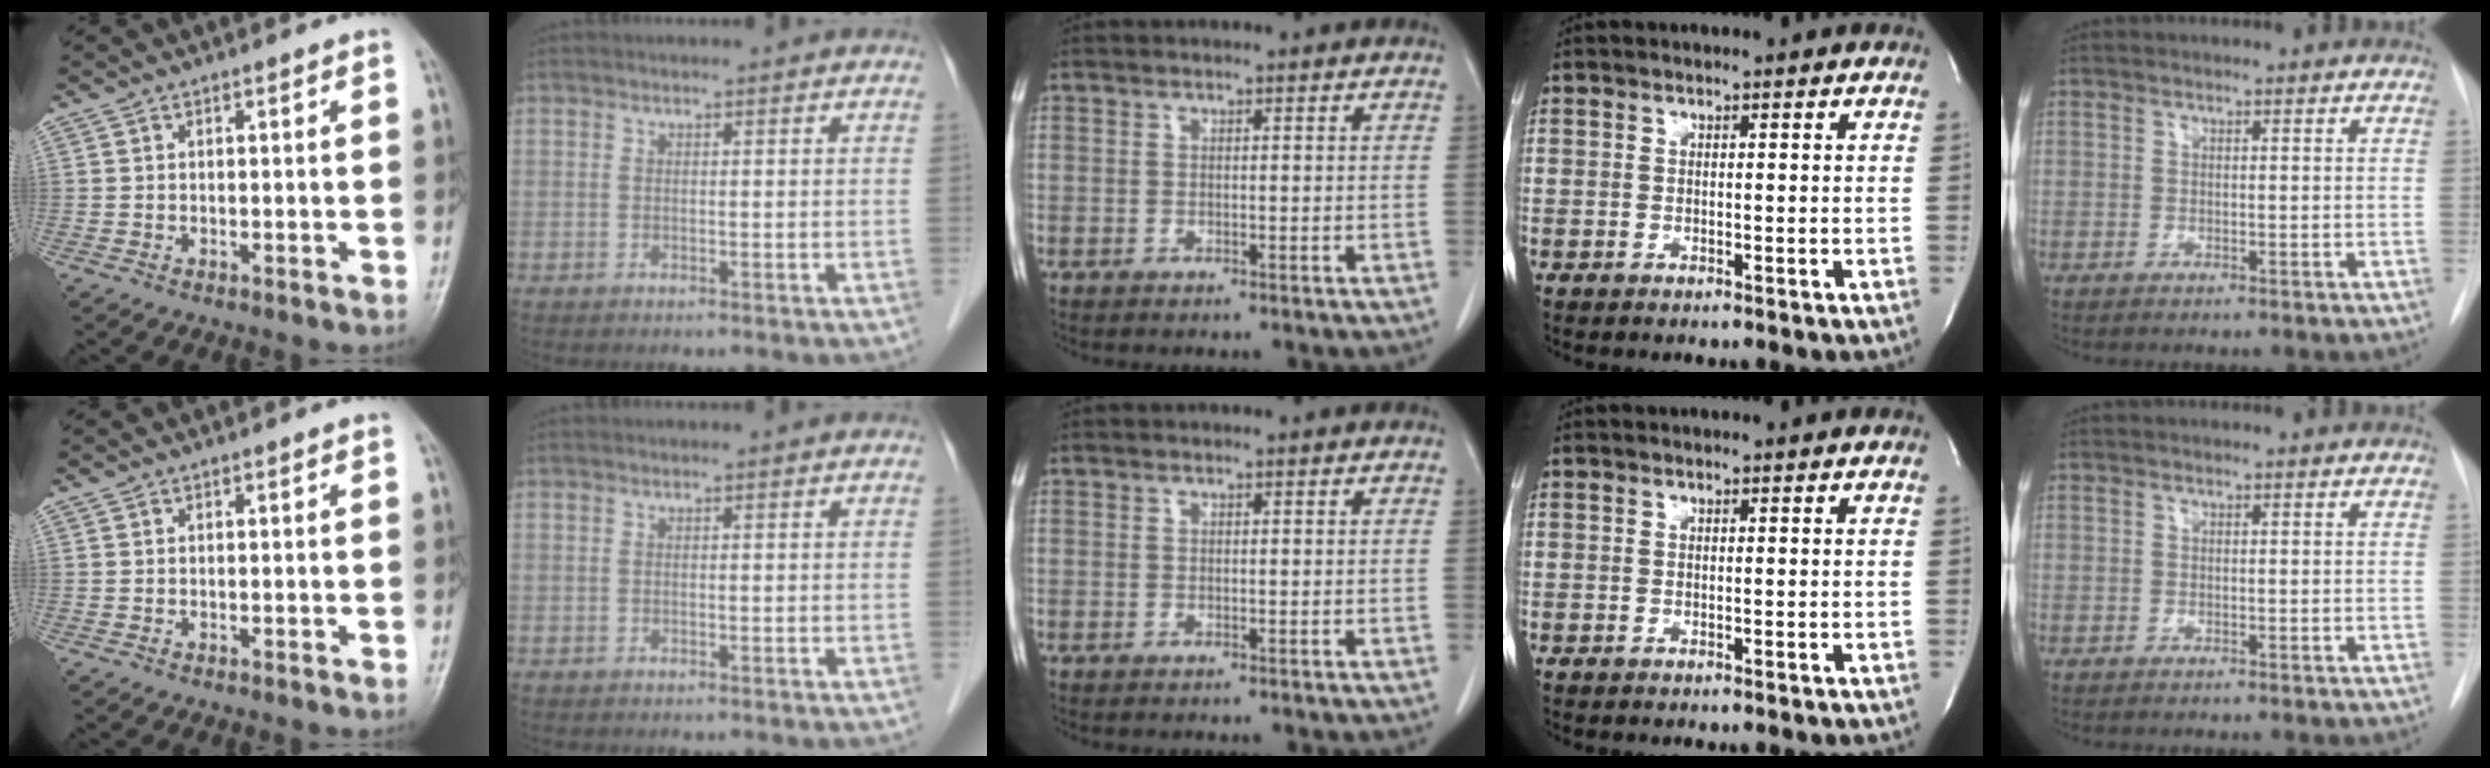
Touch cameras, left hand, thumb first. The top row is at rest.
{}